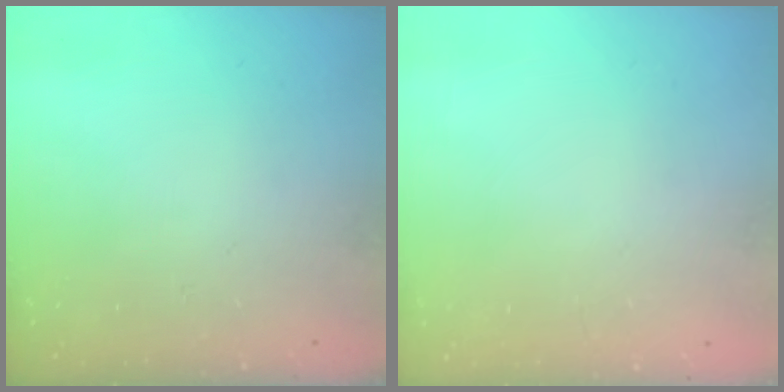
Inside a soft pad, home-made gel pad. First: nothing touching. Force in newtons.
{"total": 2.2, "press": 2.2, "slide": 0.1}